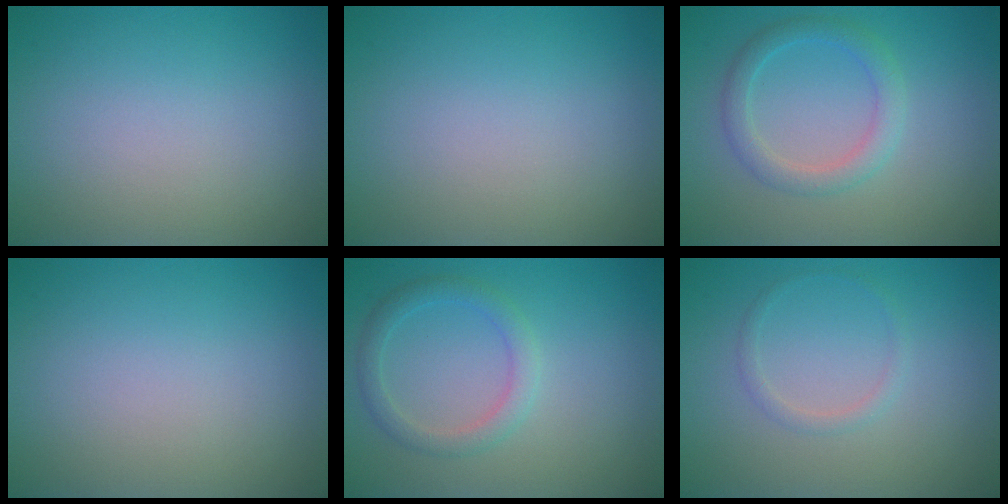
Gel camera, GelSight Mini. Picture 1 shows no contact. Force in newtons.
{"total": 0.0}
{"total": 2.6, "press": 2.6, "slide": 0.2}
{"total": 0.0}
{"total": 2.3, "press": 2.3, "slide": 0.0}
{"total": 1.0, "press": 1.0, "slide": 0.1}